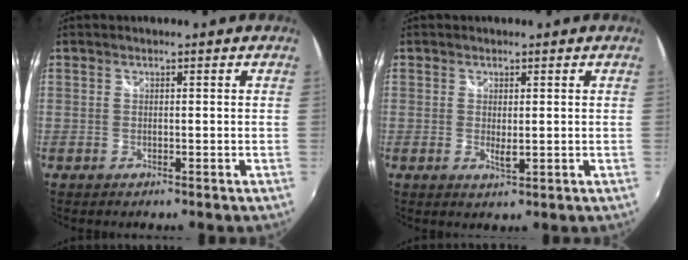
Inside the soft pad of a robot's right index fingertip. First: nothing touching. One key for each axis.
{"total": 2.0, "fx": -0.1, "fy": 0.8, "fz": 1.8, "tx": -0.032, "ty": -0.006, "tz": -0.001}